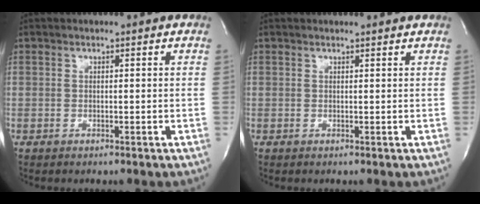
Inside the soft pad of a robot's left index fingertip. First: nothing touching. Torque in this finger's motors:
{"motor_torque": [0.11, -0.06, -0.03, -0.01]}